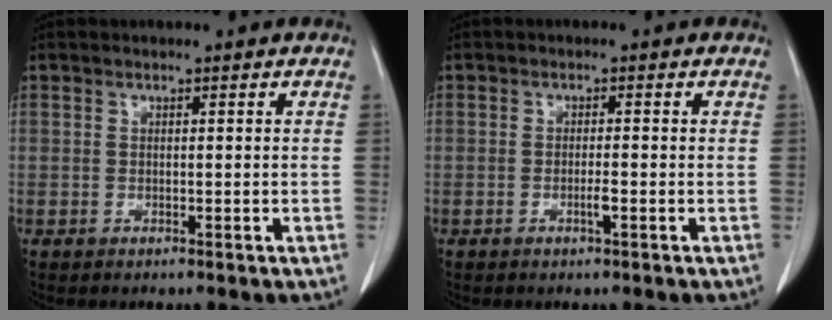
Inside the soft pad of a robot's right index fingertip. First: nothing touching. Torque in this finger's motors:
{"motor_torque": [0.05, -0.04, -0.01, 0.01]}